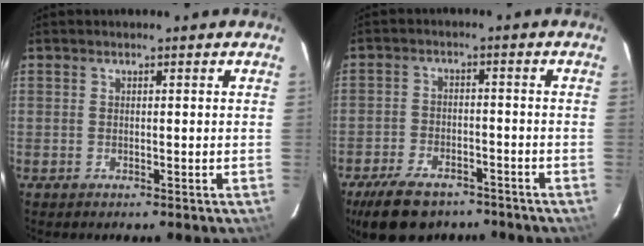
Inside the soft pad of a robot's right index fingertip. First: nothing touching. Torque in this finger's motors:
{"motor_torque": [1.12, -1.02, 0.41, 0.04]}